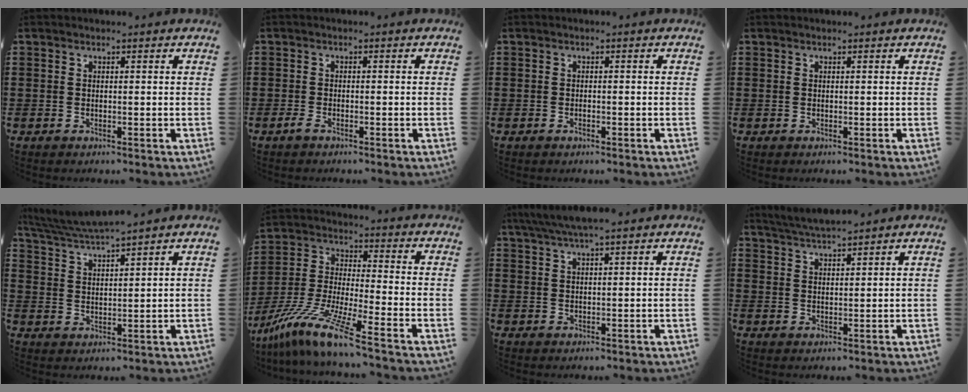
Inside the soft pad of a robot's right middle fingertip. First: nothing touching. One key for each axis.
{"total": 1.3, "fx": -1.0, "fy": 0.4, "fz": 0.7, "tx": -0.022, "ty": -0.006, "tz": -0.021}
{"total": 0.6, "fx": -0.4, "fy": 0.1, "fz": 0.4, "tx": -0.009, "ty": -0.005, "tz": -0.007}
{"total": 0.0}
{"total": 4.1, "fx": 3.9, "fy": 0.0, "fz": 1.4, "tx": -0.044, "ty": -0.015, "tz": 0.070}
{"total": 10.6, "fx": -8.5, "fy": -0.2, "fz": 6.3, "tx": -0.143, "ty": -0.008, "tz": -0.177}
{"total": 3.9, "fx": 3.1, "fy": 0.1, "fz": 2.5, "tx": -0.056, "ty": -0.001, "tz": 0.057}
{"total": 3.3, "fx": 3.3, "fy": -0.2, "fz": 0.6, "tx": -0.024, "ty": -0.007, "tz": 0.061}